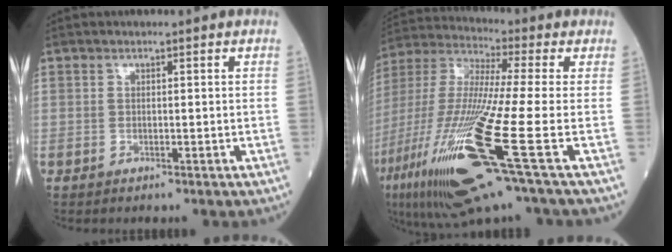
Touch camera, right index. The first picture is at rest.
{"total": 23.6, "force": [-8.9, 0.8, 21.8], "torque": [-0.475, -0.054, -0.172]}